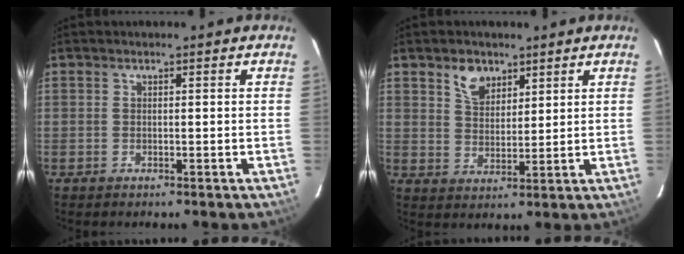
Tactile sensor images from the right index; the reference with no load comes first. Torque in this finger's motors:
{"motor_torque": [0.09, 0.05, 0.07, 0.05]}